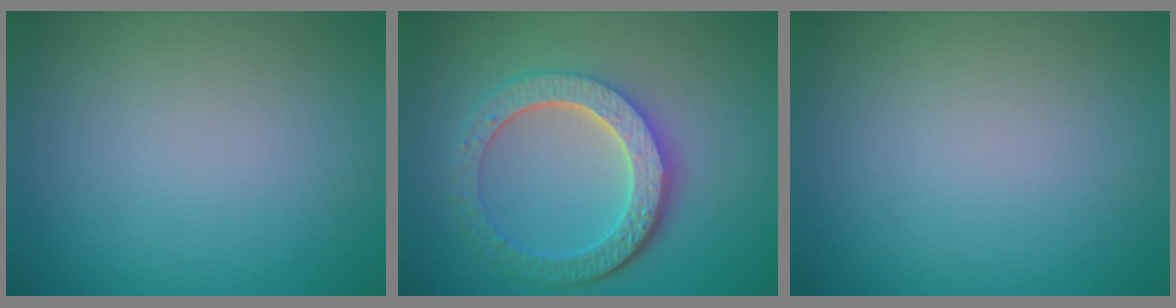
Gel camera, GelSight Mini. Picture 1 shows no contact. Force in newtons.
{"total": 6.2, "press": 4.6, "slide": 4.2}
{"total": 0.0}